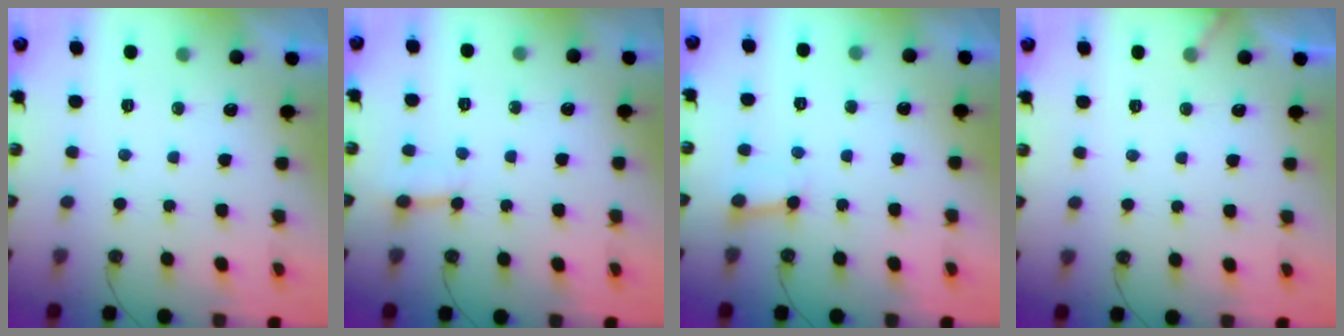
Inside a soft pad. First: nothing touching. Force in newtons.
{"total": 3.0, "press": 2.9, "slide": 0.3}
{"total": 5.1, "press": 5.1, "slide": 0.5}
{"total": 2.5, "press": 2.5, "slide": 0.2}